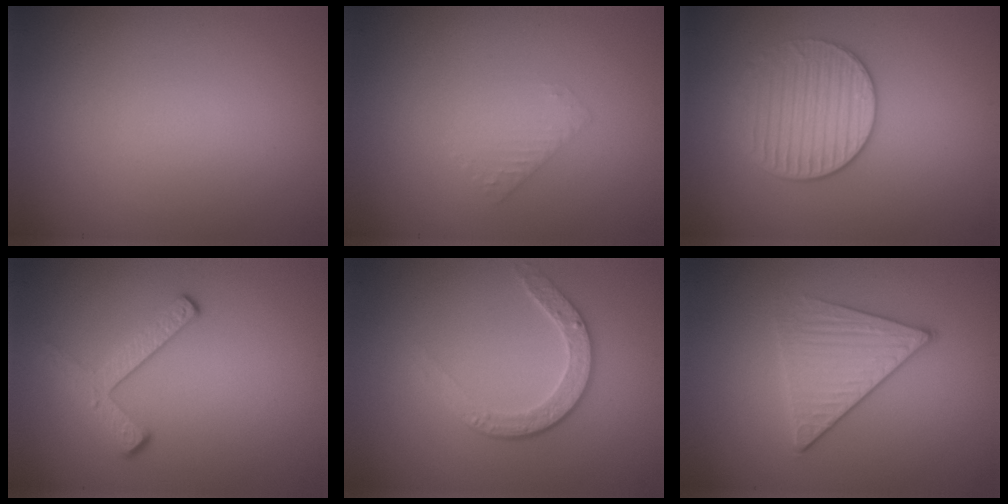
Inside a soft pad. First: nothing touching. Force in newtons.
{"total": 1.3, "press": 1.3, "slide": 0.3}
{"total": 3.1, "press": 3.1, "slide": 0.1}
{"total": 2.9, "press": 2.3, "slide": 1.7}
{"total": 2.6, "press": 2.0, "slide": 1.7}
{"total": 3.4, "press": 3.1, "slide": 1.3}